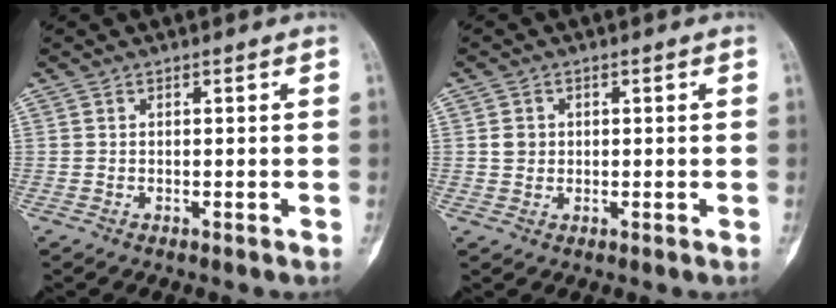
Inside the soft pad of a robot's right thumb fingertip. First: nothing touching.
{"total": 2.4, "force": [0.4, 2.2, 0.9], "torque": [-0.005, 0.002, 0.007]}